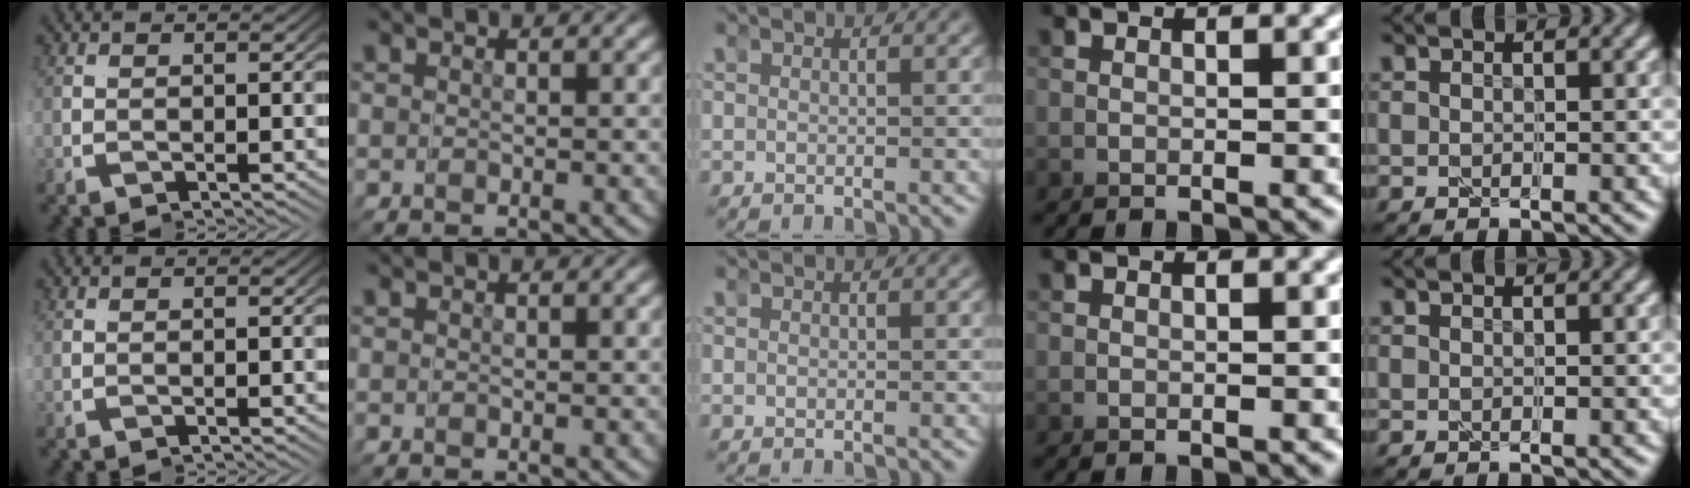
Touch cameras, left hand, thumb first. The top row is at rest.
{}